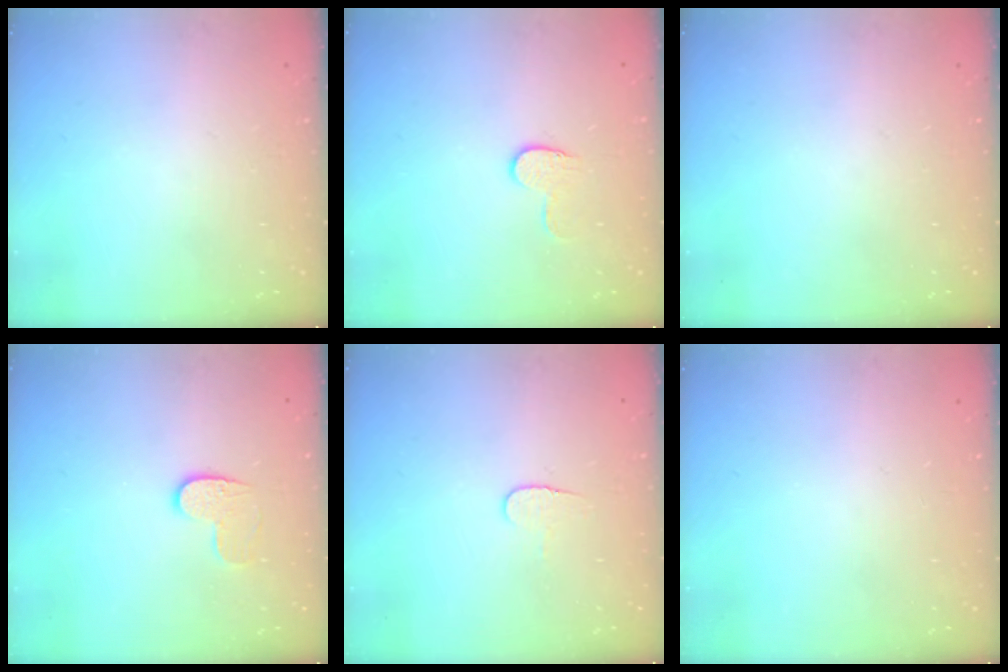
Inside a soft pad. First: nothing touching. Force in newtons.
{"total": 6.2, "press": 6.2, "slide": 0.4}
{"total": 0.0}
{"total": 6.1, "press": 6.1, "slide": 0.5}
{"total": 4.5, "press": 4.5, "slide": 0.5}
{"total": 0.0}